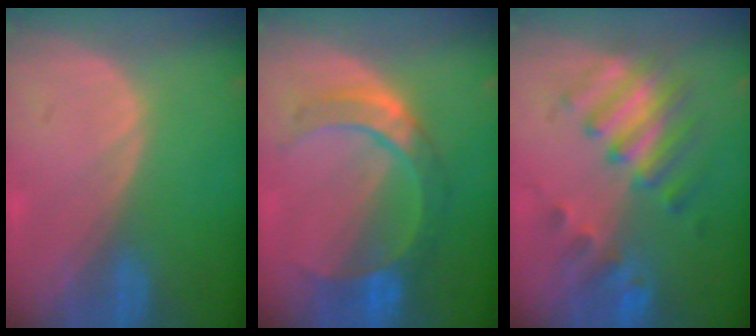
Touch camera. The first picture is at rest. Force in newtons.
{"total": 7.3, "press": 7.3, "slide": 0.2}
{"total": 7.6, "press": 7.4, "slide": 1.6}